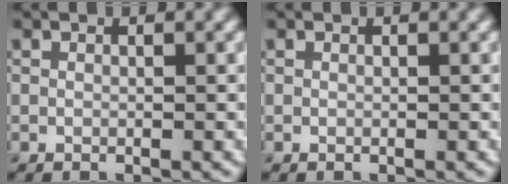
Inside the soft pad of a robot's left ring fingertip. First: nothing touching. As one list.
[{"total": 0.0}]